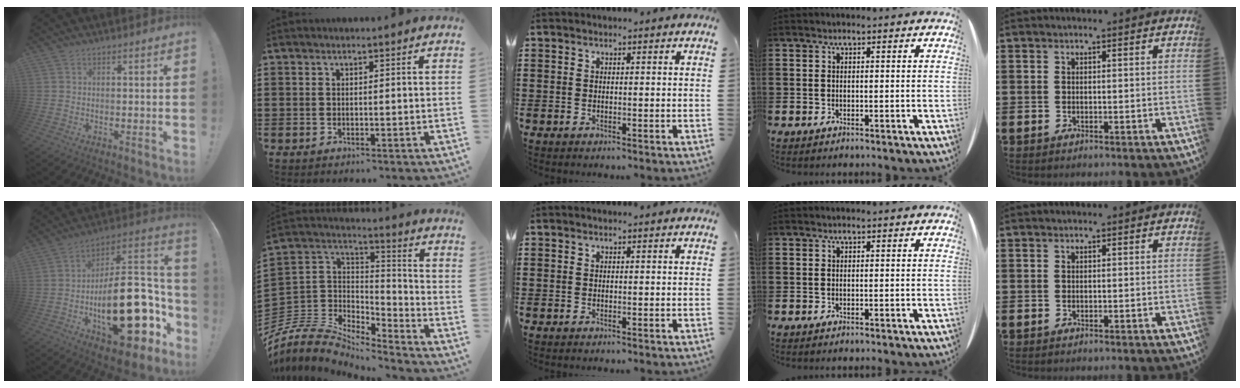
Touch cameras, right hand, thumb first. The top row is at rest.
{"thumb": {"total": 29.4, "force": [-8.0, 12.6, 25.3], "torque": [-0.407, 0.053, -0.113]}, "index": {"total": 7.1, "force": [-6.3, 2.9, 1.5], "torque": [-0.064, -0.005, -0.134]}}